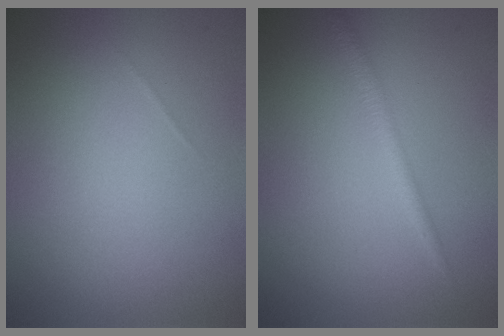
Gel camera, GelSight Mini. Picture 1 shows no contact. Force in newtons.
{"total": 1.4, "press": 1.4, "slide": 0.1}